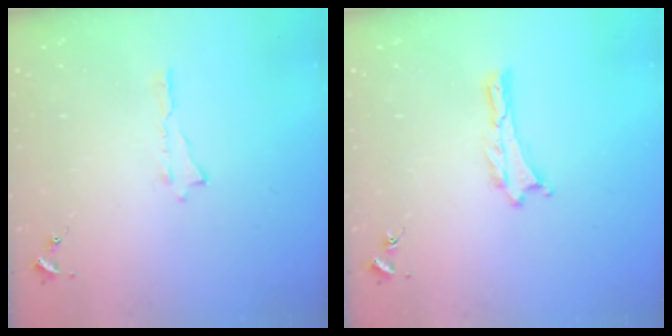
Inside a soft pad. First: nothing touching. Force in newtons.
{"total": 0.0}